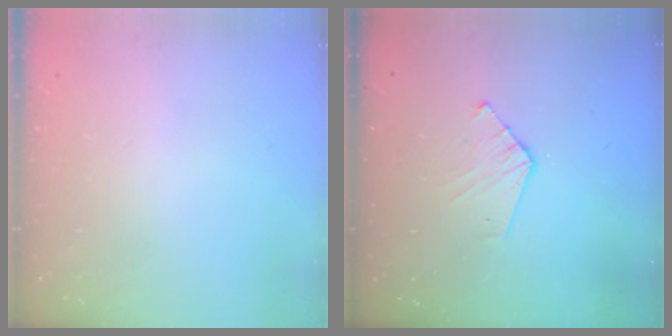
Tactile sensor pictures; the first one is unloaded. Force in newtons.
{"total": 5.0, "press": 5.0, "slide": 0.5}